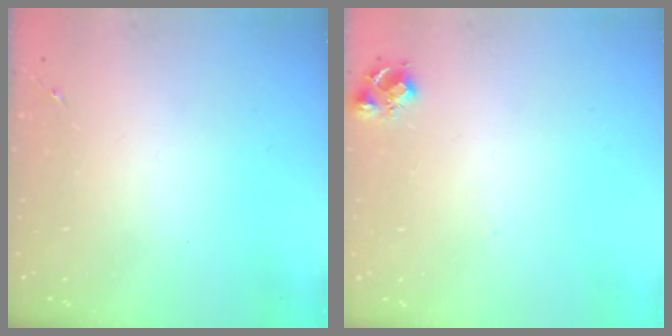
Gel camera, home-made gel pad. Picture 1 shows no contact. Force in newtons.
{"total": 7.3, "press": 7.2, "slide": 0.8}